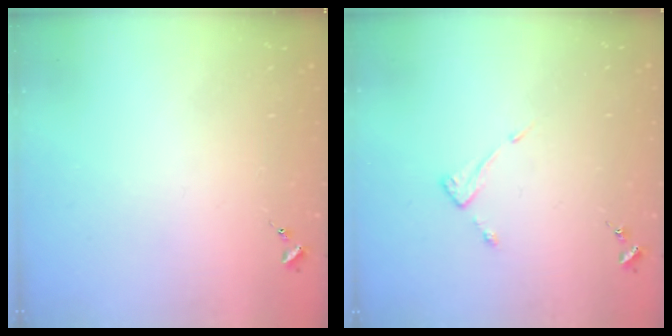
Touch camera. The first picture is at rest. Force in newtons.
{"total": 3.9, "press": 3.8, "slide": 0.4}